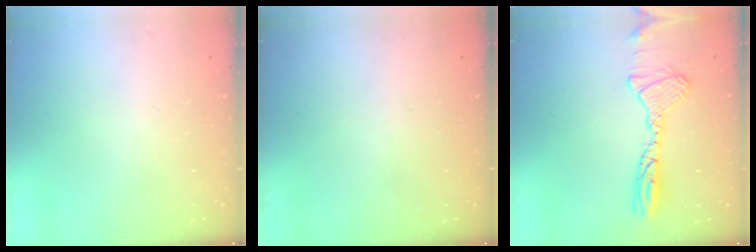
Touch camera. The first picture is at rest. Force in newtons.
{"total": 0.0}
{"total": 23.0, "press": 17.5, "slide": 15.0}